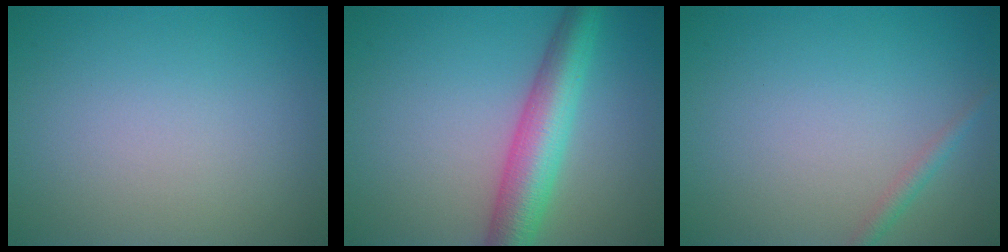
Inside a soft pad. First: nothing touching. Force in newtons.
{"total": 6.2, "press": 6.2, "slide": 0.2}
{"total": 1.2, "press": 1.2, "slide": 0.0}